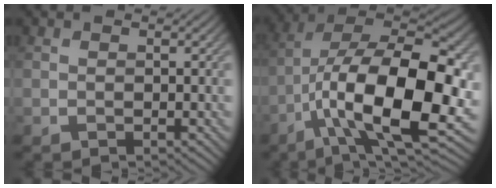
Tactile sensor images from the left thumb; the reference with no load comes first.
{"total": 17.9, "force": [-4.0, 8.1, 15.4], "torque": [-0.250, -0.002, -0.065]}